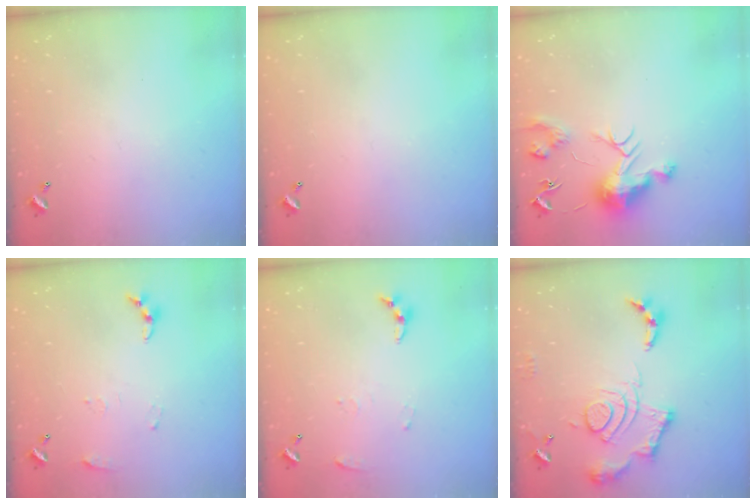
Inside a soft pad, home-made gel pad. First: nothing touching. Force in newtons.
{"total": 0.0}
{"total": 10.0, "press": 10.0, "slide": 0.6}
{"total": 6.4, "press": 6.4, "slide": 0.7}
{"total": 4.3, "press": 4.3, "slide": 0.5}
{"total": 16.5, "press": 16.4, "slide": 1.7}